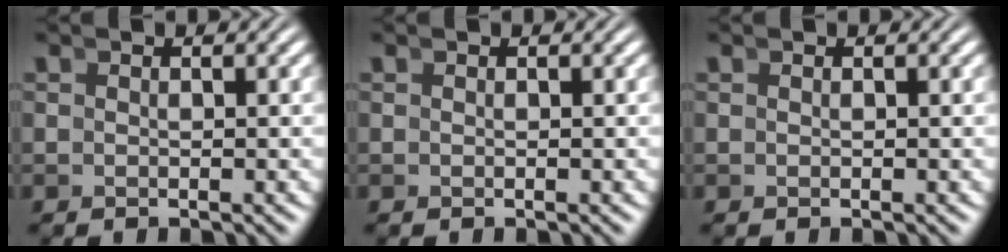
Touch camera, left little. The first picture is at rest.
{"total": 0.0}
{"total": 0.0}